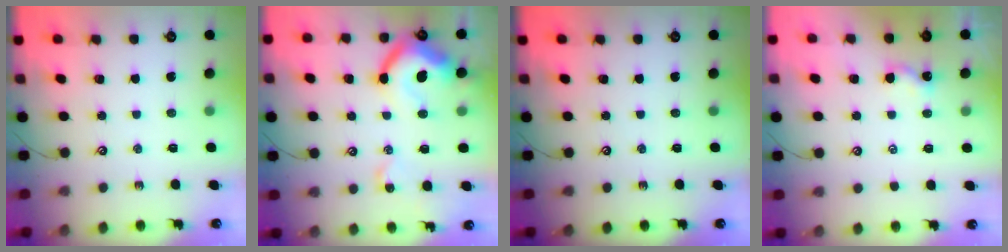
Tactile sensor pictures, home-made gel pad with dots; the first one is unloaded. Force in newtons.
{"total": 15.7, "press": 15.6, "slide": 1.8}
{"total": 0.0}
{"total": 2.0, "press": 2.0, "slide": 0.2}